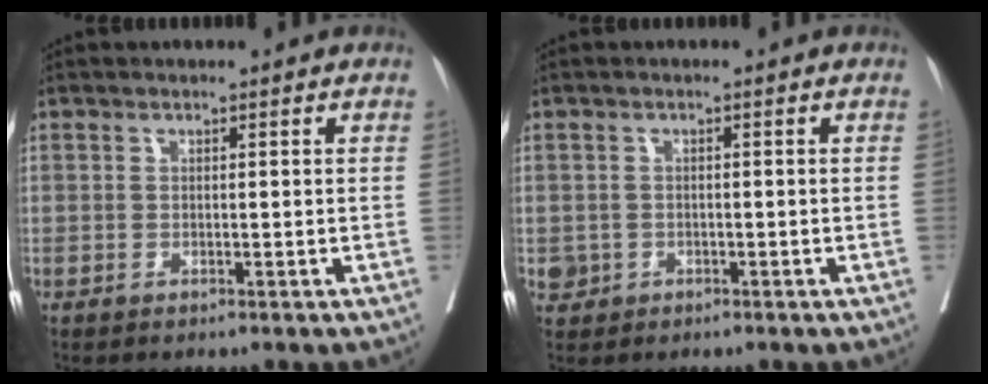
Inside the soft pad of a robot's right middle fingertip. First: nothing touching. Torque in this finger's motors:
{"motor_torque": [-0.13, -0.07, 0.00, 0.00]}